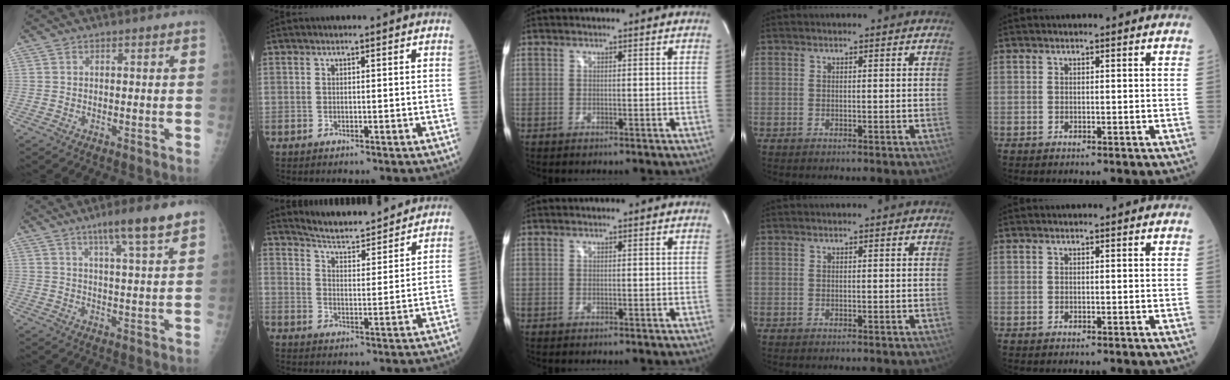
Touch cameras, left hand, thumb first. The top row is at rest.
{"thumb": {"total": 8.3, "force": [5.2, 0.2, 6.4], "torque": [-0.100, -0.021, 0.081]}, "index": {"total": 15.1, "force": [14.4, 1.5, 4.3], "torque": [-0.064, -0.004, 0.195]}}